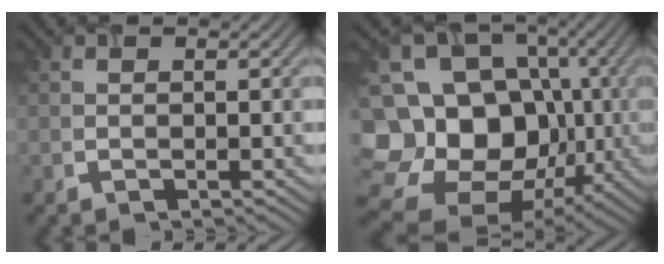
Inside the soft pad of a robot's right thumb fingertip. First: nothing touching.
{"total": 19.3, "force": [-2.9, 15.8, 10.6], "torque": [-0.249, -0.029, -0.023]}